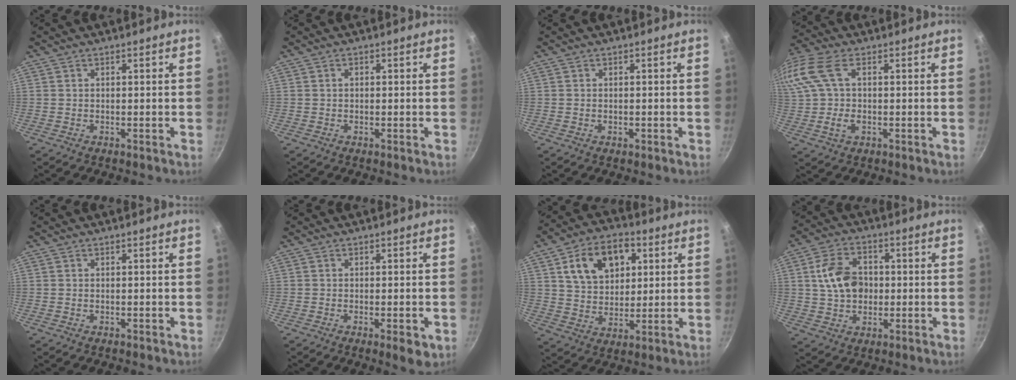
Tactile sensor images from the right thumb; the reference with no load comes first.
{"total": 0.9, "force": [0.1, 0.7, 0.6], "torque": [-0.009, 0.005, 0.001]}
{"total": 0.7, "force": [-0.2, 0.5, 0.5], "torque": [-0.006, 0.002, -0.003]}
{"total": 11.7, "force": [1.6, 6.9, 9.3], "torque": [-0.189, 0.015, 0.018]}
{"total": 0.0}
{"total": 3.9, "force": [-1.4, 1.2, 3.4], "torque": [-0.050, -0.004, -0.017]}
{"total": 14.4, "force": [4.8, 10.0, 9.1], "torque": [-0.121, 0.001, 0.079]}
{"total": 10.4, "force": [0.9, 7.6, 7.0], "torque": [-0.106, 0.011, 0.010]}